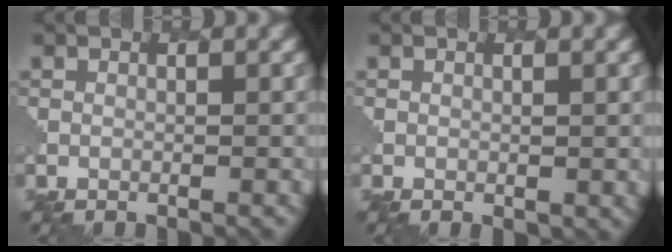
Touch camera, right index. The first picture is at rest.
{"total": 1.3, "force": [0.2, 0.7, 1.1], "torque": [-0.014, -0.005, 0.006]}